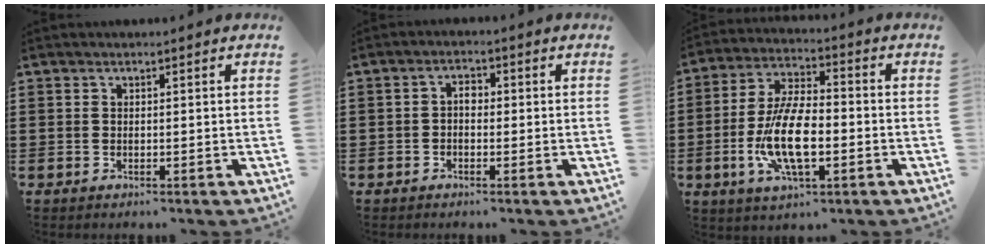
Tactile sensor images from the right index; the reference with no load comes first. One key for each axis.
{"total": 2.1, "fx": -0.3, "fy": 1.2, "fz": 1.7, "tx": -0.032, "ty": 0.006, "tz": -0.007}
{"total": 11.5, "fx": -2.6, "fy": 4.7, "fz": 10.2, "tx": -0.229, "ty": -0.011, "tz": -0.053}